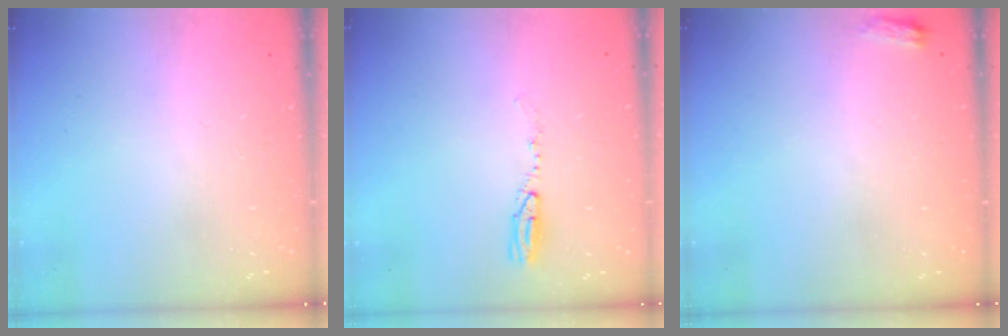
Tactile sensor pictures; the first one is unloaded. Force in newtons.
{"total": 3.9, "press": 3.4, "slide": 1.9}
{"total": 2.6, "press": 2.6, "slide": 0.4}